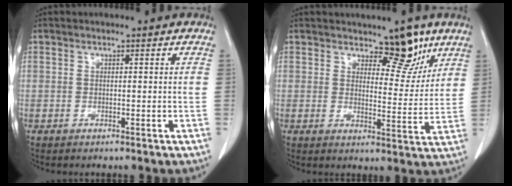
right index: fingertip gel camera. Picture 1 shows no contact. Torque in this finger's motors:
{"motor_torque": [-0.13, 0.40, -0.01, -0.01]}